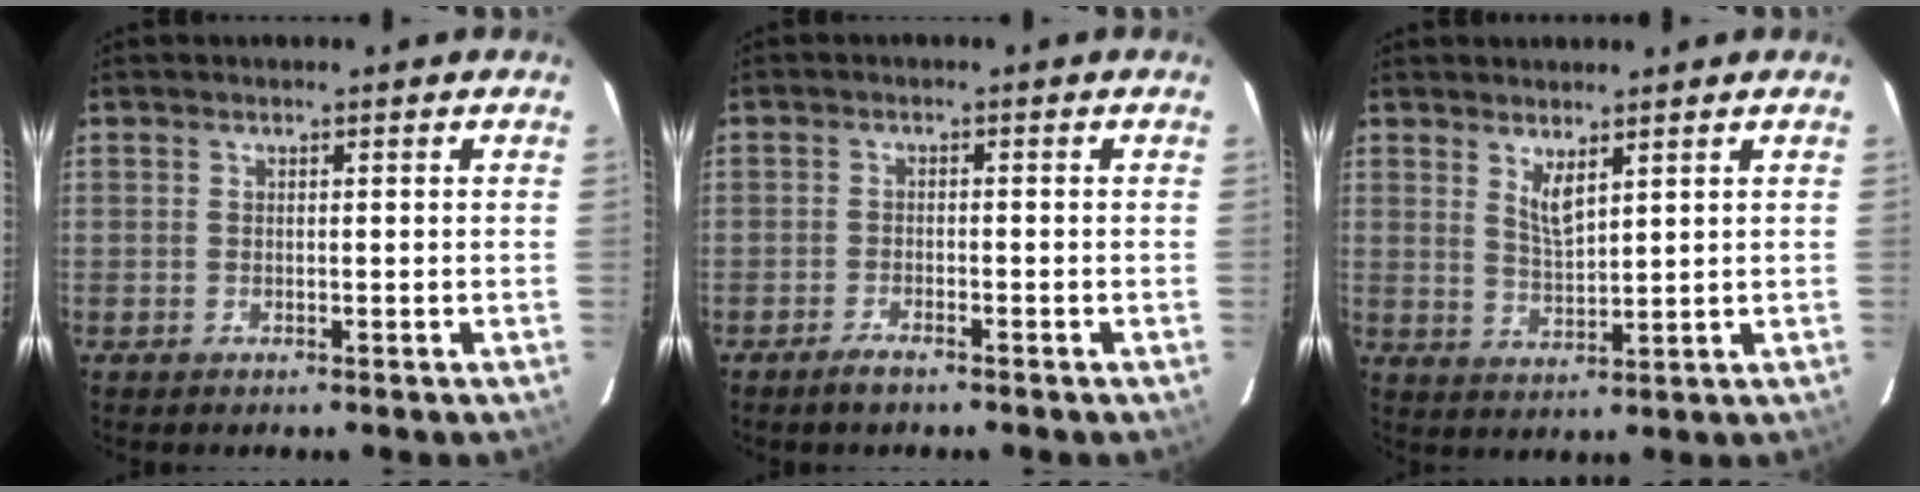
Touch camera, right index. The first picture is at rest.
{"total": 2.4, "force": [-2.0, 0.4, 1.3], "torque": [-0.037, -0.002, -0.040]}
{"total": 3.4, "force": [2.5, 0.4, 2.4], "torque": [-0.045, -0.010, 0.046]}